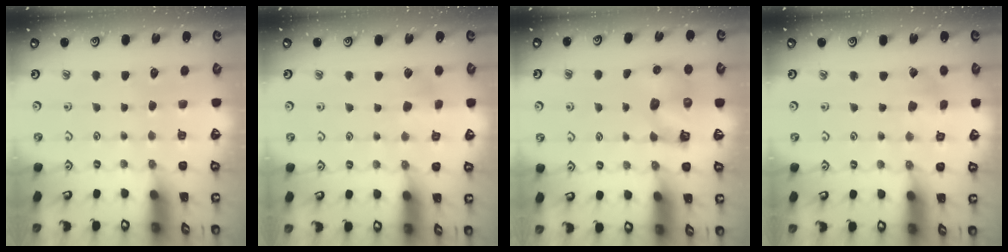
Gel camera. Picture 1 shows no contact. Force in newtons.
{"total": 5.8, "press": 5.7, "slide": 0.7}
{"total": 7.0, "press": 6.9, "slide": 0.4}
{"total": 2.5, "press": 2.4, "slide": 0.3}